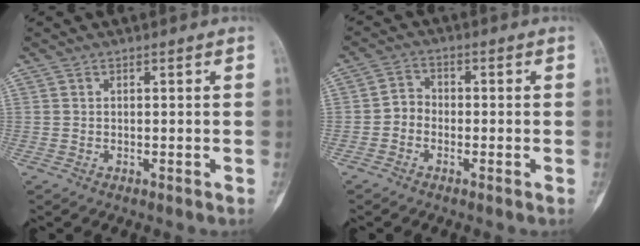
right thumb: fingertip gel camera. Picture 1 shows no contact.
{"total": 3.0, "force": [-1.2, 2.4, 1.3], "torque": [-0.009, 0.014, -0.035]}